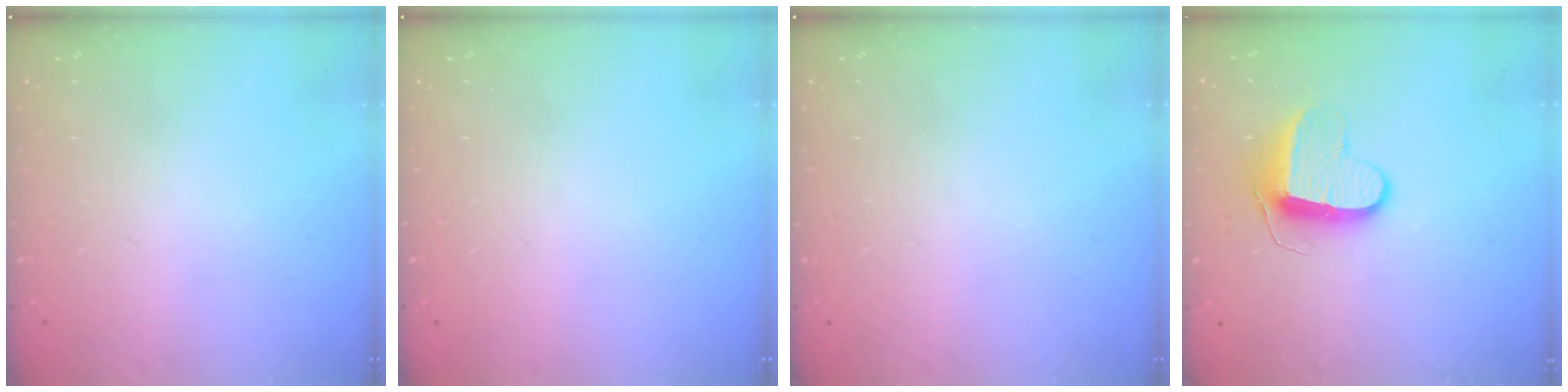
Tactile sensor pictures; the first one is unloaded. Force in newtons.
{"total": 0.0}
{"total": 0.0}
{"total": 9.6, "press": 9.6, "slide": 0.2}